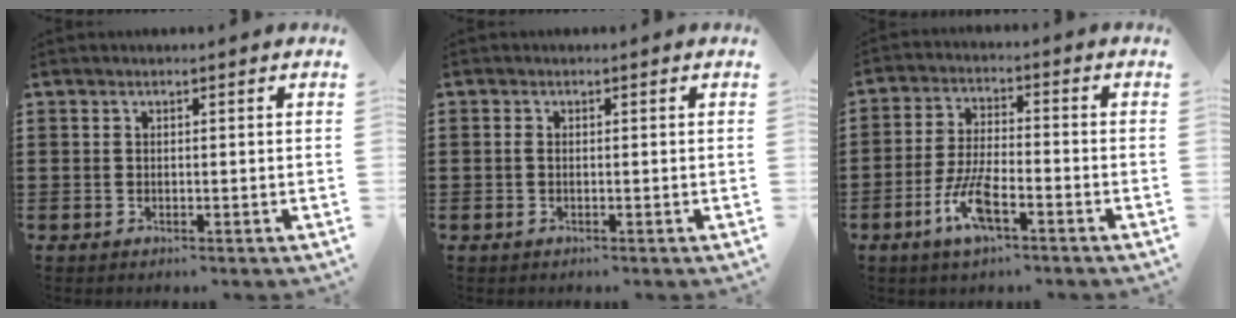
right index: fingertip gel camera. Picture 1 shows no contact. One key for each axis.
{"total": 0.8, "fx": -0.2, "fy": 0.1, "fz": 0.7, "tx": -0.016, "ty": -0.006, "tz": -0.002}
{"total": 7.7, "fx": -3.9, "fy": 2.3, "fz": 6.2, "tx": -0.147, "ty": -0.011, "tz": -0.076}